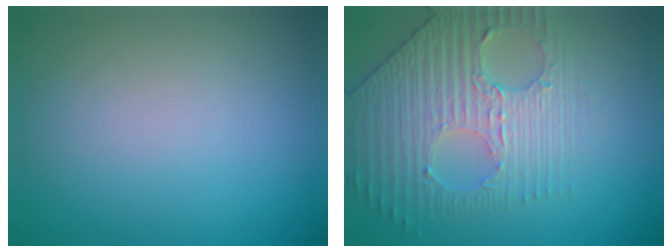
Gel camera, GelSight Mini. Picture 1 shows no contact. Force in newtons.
{"total": 4.2, "press": 4.2, "slide": 0.3}